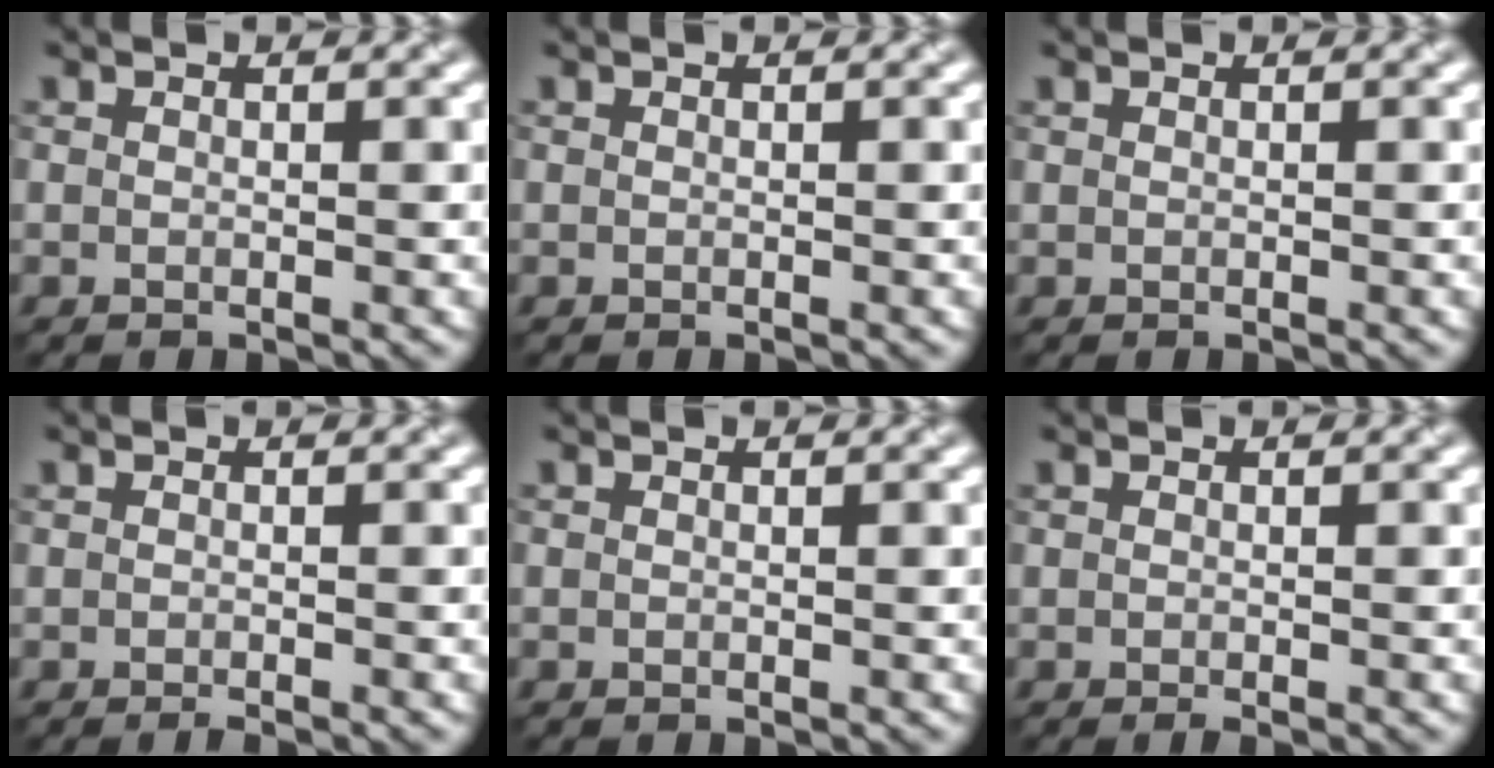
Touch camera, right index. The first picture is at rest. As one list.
[{"total": 0.0}, {"total": 0.0}, {"total": 1.2, "force": [-0.9, 0.2, 0.8], "torque": [-0.004, 0.004, -0.015]}, {"total": 0.0}, {"total": 1.1, "force": [-0.6, 0.3, 0.9], "torque": [-0.002, 0.003, -0.008]}]